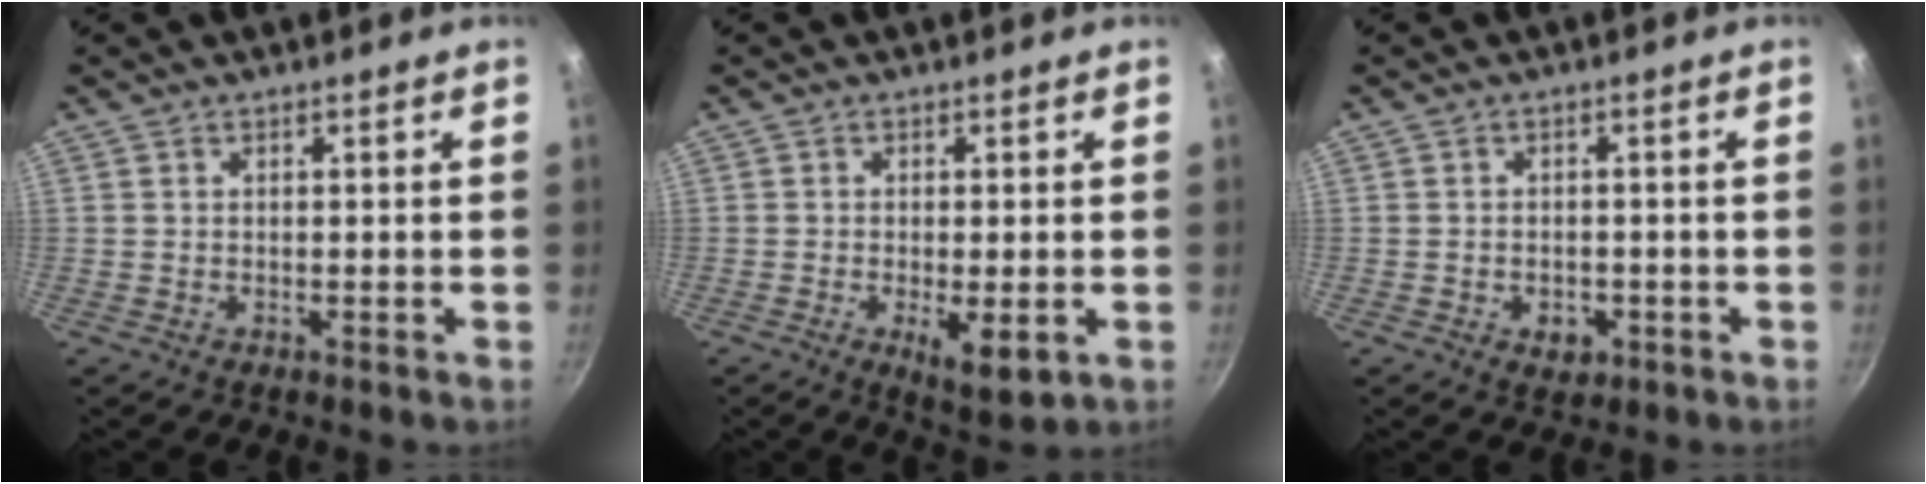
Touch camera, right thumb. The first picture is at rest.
{"total": 5.9, "force": [-1.7, 2.0, 5.3], "torque": [-0.084, -0.015, -0.021]}
{"total": 3.1, "force": [-1.2, 2.2, 1.8], "torque": [-0.011, 0.006, -0.012]}